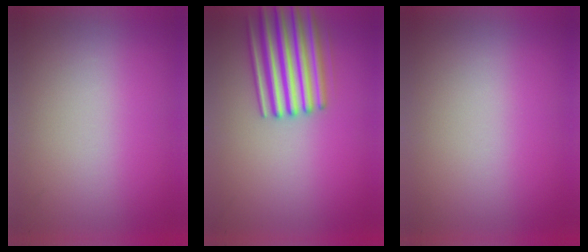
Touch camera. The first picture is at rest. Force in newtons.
{"total": 4.7}
{"total": 0.0}